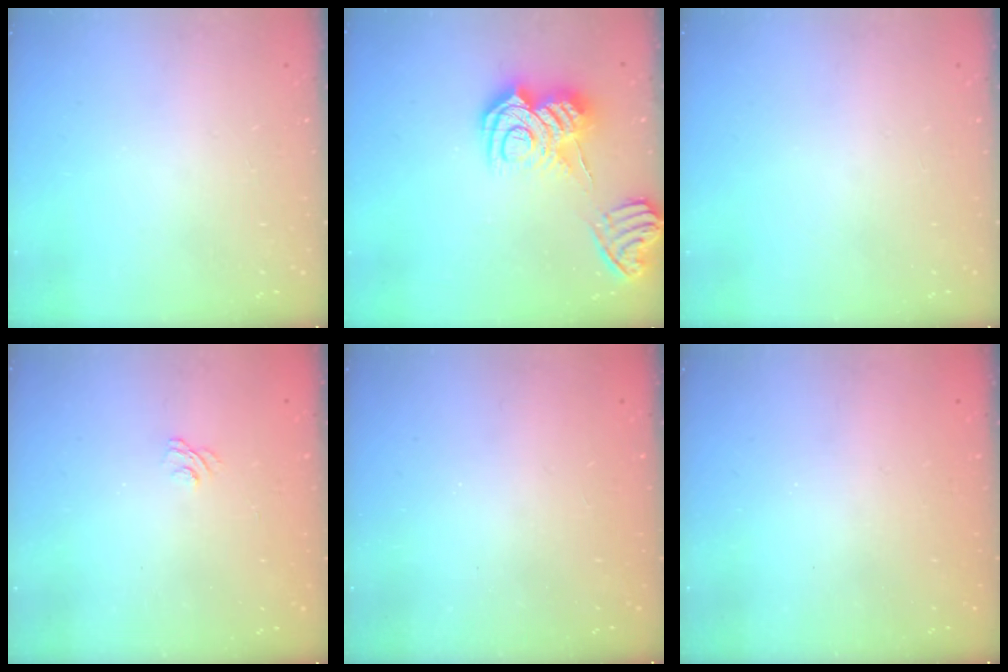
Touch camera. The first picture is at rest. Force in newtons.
{"total": 14.8, "press": 14.7, "slide": 1.5}
{"total": 0.0}
{"total": 1.6, "press": 1.0, "slide": 1.2}
{"total": 2.6, "press": 2.4, "slide": 0.8}
{"total": 2.4, "press": 2.3, "slide": 0.8}